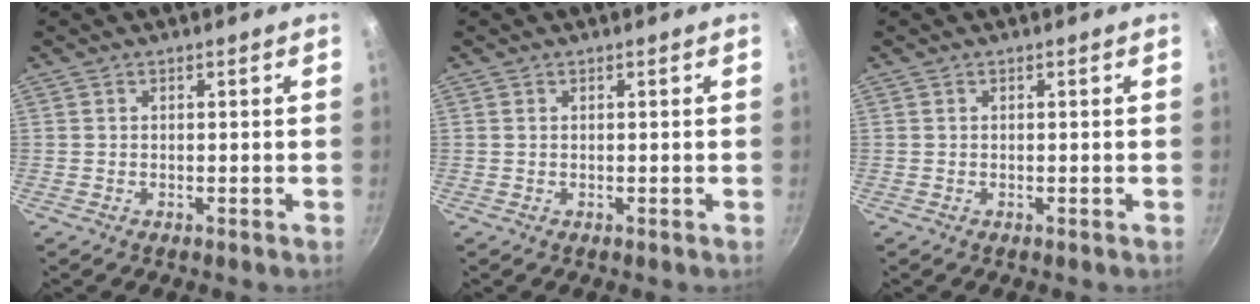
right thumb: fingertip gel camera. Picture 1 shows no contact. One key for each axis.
{"total": 0.0}
{"total": 0.0}